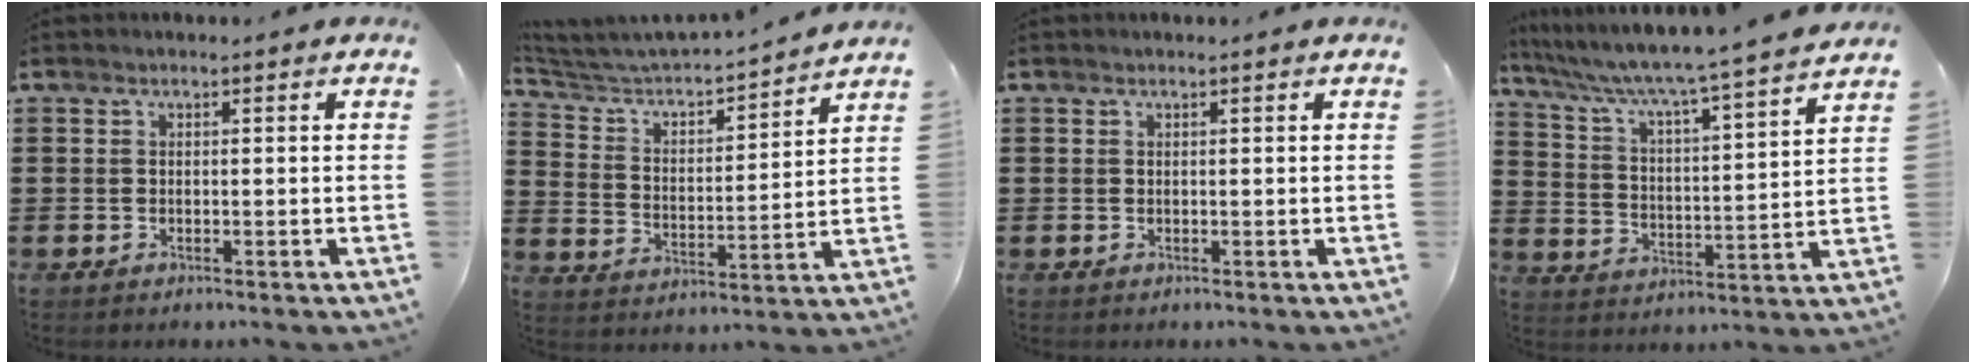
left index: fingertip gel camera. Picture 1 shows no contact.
{"total": 3.9, "force": [3.7, 0.9, 0.9], "torque": [-0.042, -0.033, 0.051]}
{"total": 0.0}
{"total": 4.6, "force": [4.0, -0.7, 2.1], "torque": [-0.062, -0.045, 0.054]}